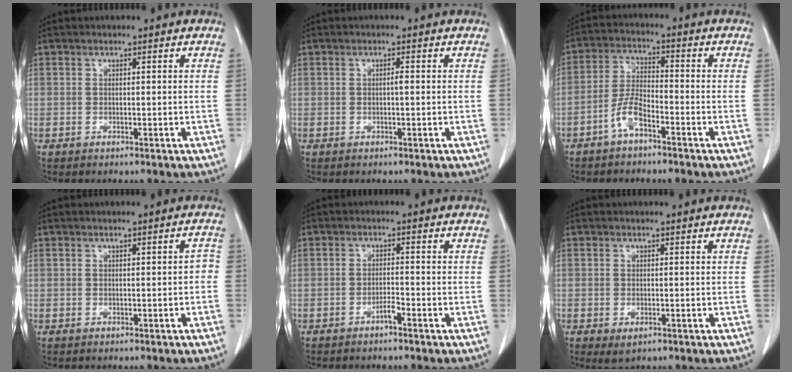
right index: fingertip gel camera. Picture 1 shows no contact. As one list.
[{"total": 0.7, "force": [-0.1, 0.0, 0.7], "torque": [-0.013, 0.001, -0.001]}, {"total": 5.2, "force": [-3.3, 1.3, 3.8], "torque": [-0.085, 0.008, -0.065]}, {"total": 1.1, "force": [-0.4, 0.5, 0.9], "torque": [-0.003, 0.004, -0.006]}, {"total": 1.6, "force": [-1.3, 0.0, 1.0], "torque": [-0.017, 0.002, -0.023]}, {"total": 2.1, "force": [-1.0, 1.0, 1.6], "torque": [-0.026, -0.004, -0.005]}]